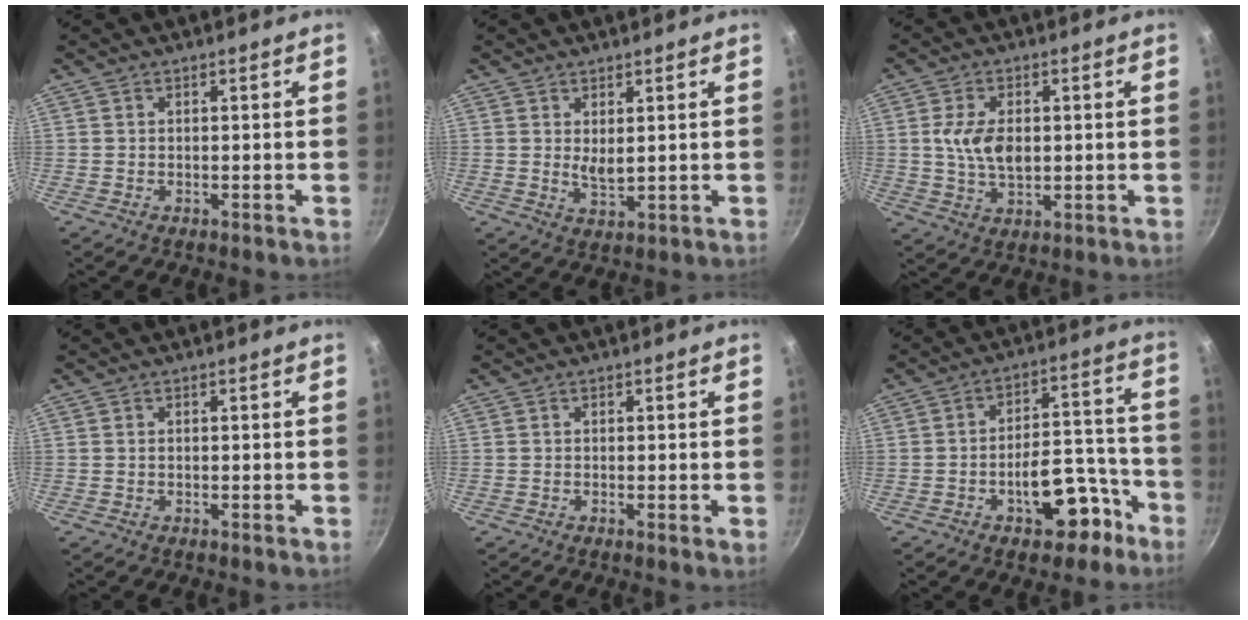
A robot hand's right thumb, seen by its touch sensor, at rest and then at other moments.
{"total": 2.9, "force": [0.9, 1.2, 2.4], "torque": [-0.040, -0.013, 0.022]}
{"total": 7.7, "force": [0.9, 4.4, 6.2], "torque": [-0.114, -0.005, 0.020]}
{"total": 0.0}
{"total": 1.2, "force": [0.0, 0.1, 1.2], "torque": [-0.023, -0.007, -0.002]}
{"total": 11.9, "force": [-6.0, 6.1, 8.2], "torque": [-0.094, 0.062, -0.083]}